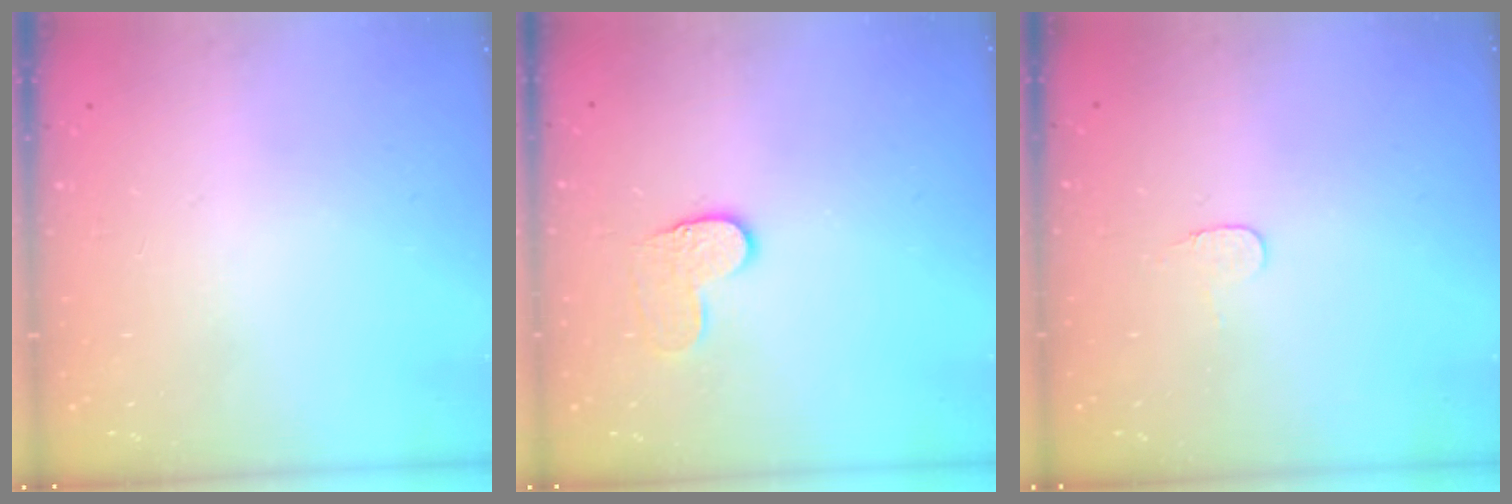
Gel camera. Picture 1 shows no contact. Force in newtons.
{"total": 6.9, "press": 6.8, "slide": 0.6}
{"total": 4.3, "press": 4.3, "slide": 0.3}